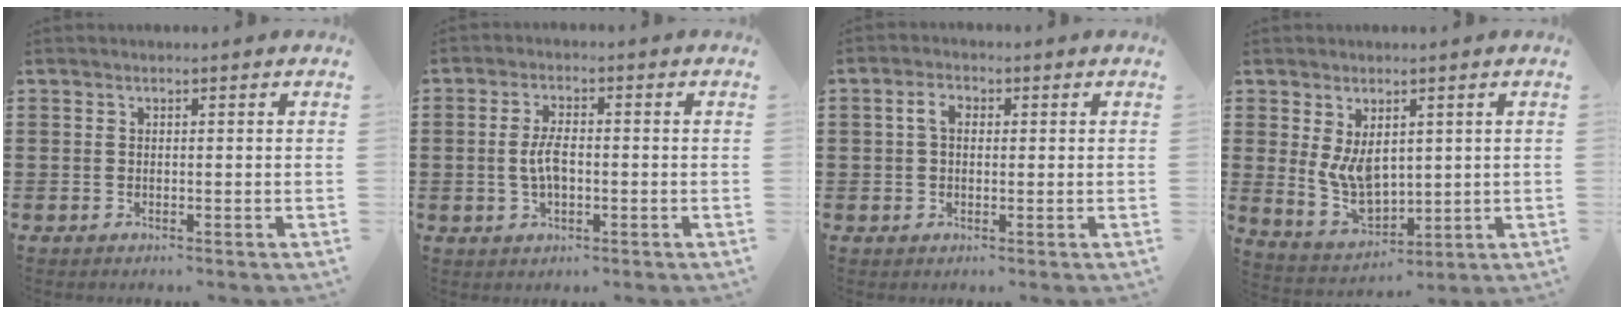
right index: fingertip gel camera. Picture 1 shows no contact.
{"total": 4.6, "force": [-0.4, 2.0, 4.1], "torque": [-0.092, 0.000, -0.013]}
{"total": 2.9, "force": [0.4, 1.8, 2.3], "torque": [-0.047, 0.011, 0.004]}
{"total": 6.5, "force": [1.8, 4.3, 4.6], "torque": [-0.094, -0.006, 0.031]}